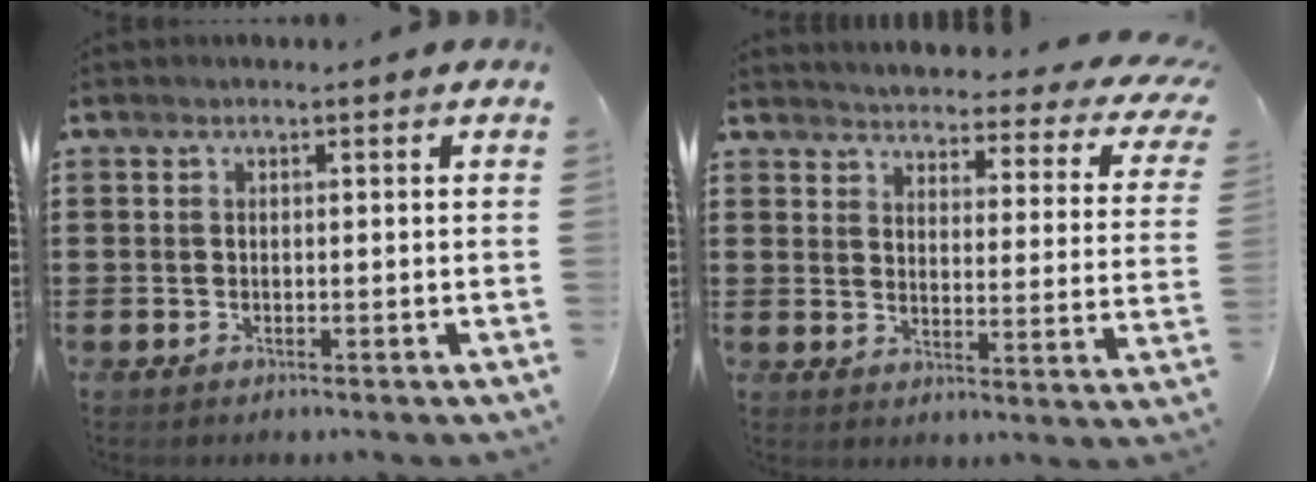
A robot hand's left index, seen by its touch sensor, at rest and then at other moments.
{"total": 3.4, "force": [3.2, 0.1, 0.9], "torque": [-0.031, -0.035, 0.047]}